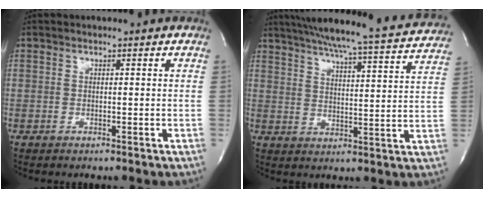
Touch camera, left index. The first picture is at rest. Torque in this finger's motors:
{"motor_torque": [0.23, -0.73, 0.36, 0.06]}